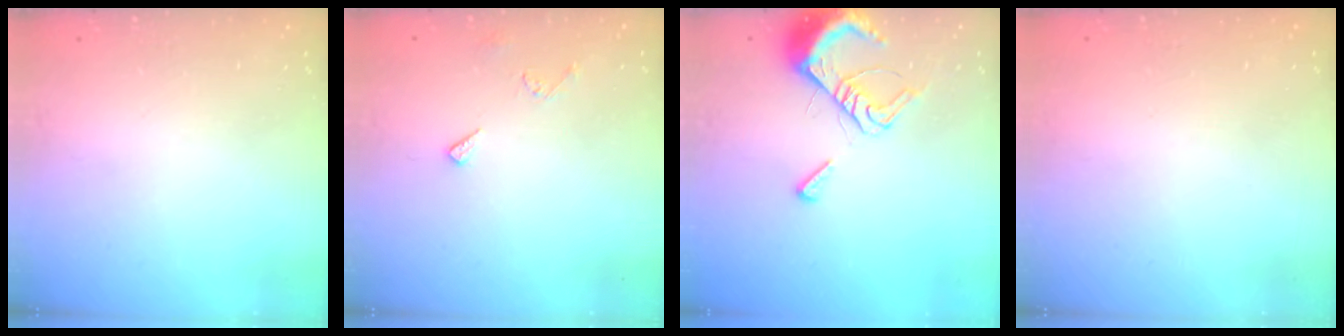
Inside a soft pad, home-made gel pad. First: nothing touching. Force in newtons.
{"total": 5.5, "press": 5.5, "slide": 0.5}
{"total": 9.1, "press": 9.0, "slide": 1.2}
{"total": 1.8, "press": 1.7, "slide": 0.1}